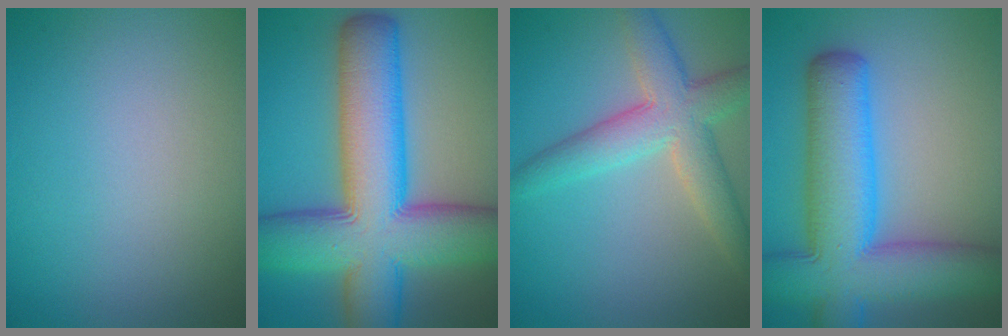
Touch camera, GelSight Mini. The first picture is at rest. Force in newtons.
{"total": 14.5, "press": 14.5, "slide": 0.4}
{"total": 5.5, "press": 5.5, "slide": 0.5}
{"total": 11.0, "press": 11.0, "slide": 0.4}